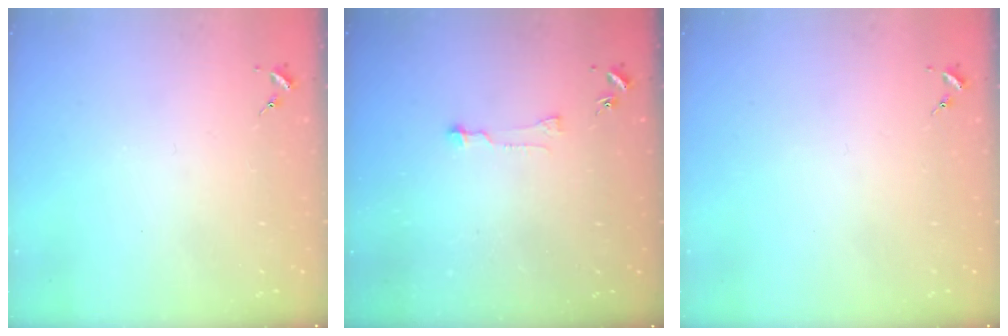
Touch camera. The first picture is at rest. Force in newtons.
{"total": 6.0, "press": 6.0, "slide": 0.5}
{"total": 0.0}